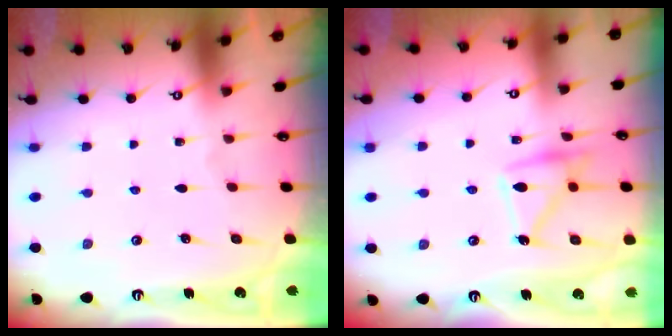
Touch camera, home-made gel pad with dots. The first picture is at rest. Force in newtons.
{"total": 13.5, "press": 13.5, "slide": 0.6}